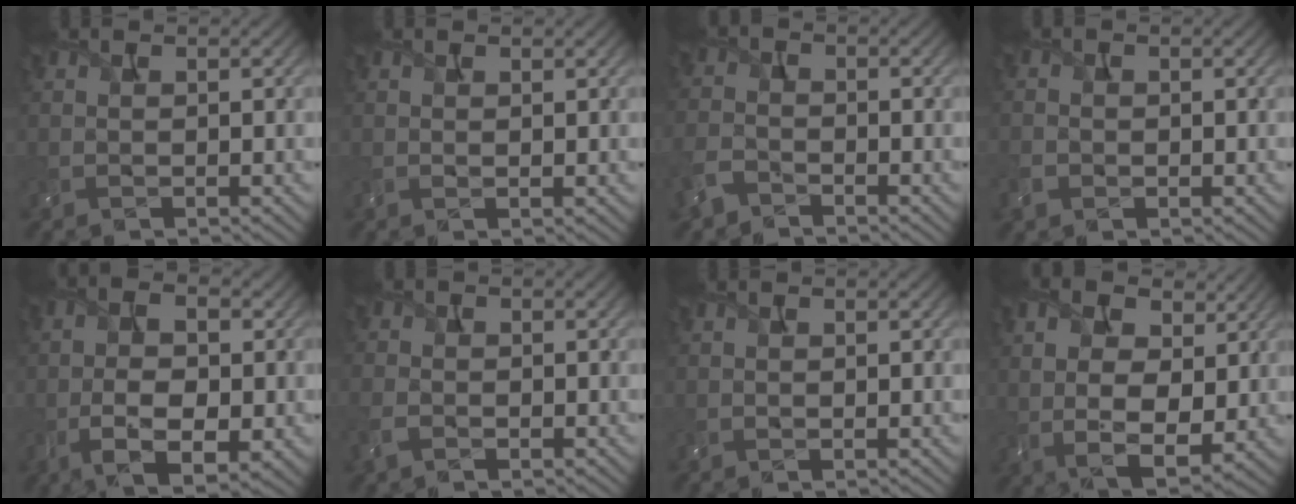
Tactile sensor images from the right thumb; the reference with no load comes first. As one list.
[{"total": 0.8, "force": [0.5, 0.2, 0.5], "torque": [-0.013, 0.003, 0.008]}, {"total": 3.9, "force": [-2.7, 2.2, 1.9], "torque": [-0.049, -0.006, -0.070]}, {"total": 2.1, "force": [-0.7, 1.7, 1.0], "torque": [-0.027, -0.003, -0.020]}, {"total": 9.3, "force": [-1.9, 4.9, 7.6], "torque": [-0.146, -0.010, -0.029]}, {"total": 3.1, "force": [-1.5, 2.0, 1.8], "torque": [-0.050, -0.006, -0.040]}, {"total": 0.0}, {"total": 10.5, "force": [3.3, 6.4, 7.7], "torque": [-0.185, 0.006, 0.061]}]